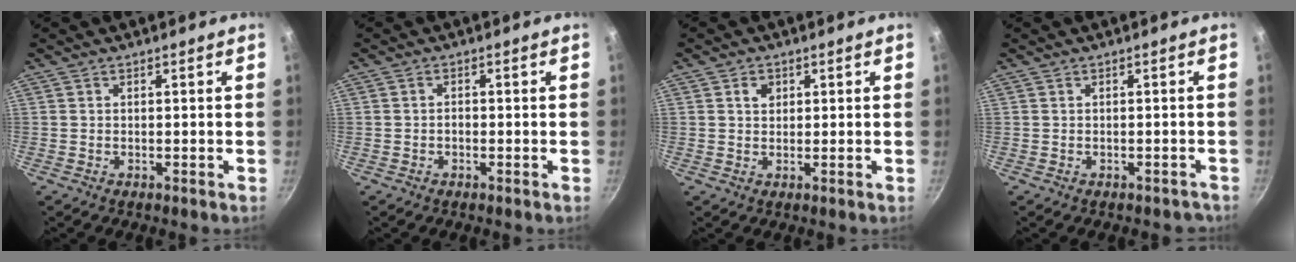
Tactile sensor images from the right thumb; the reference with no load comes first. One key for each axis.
{"total": 1.0, "fx": -0.4, "fy": 0.6, "fz": 0.7, "tx": -0.009, "ty": 0.006, "tz": -0.007}
{"total": 2.3, "fx": 0.8, "fy": 1.9, "fz": 1.2, "tx": -0.010, "ty": 0.002, "tz": 0.012}
{"total": 1.9, "fx": -1.5, "fy": 1.2, "fz": 0.3, "tx": 0.022, "ty": 0.036, "tz": 0.001}